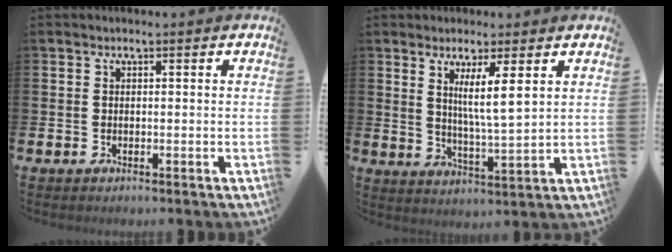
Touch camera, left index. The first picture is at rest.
{"total": 5.3, "force": [3.7, 0.0, 3.9], "torque": [-0.068, -0.027, 0.056]}